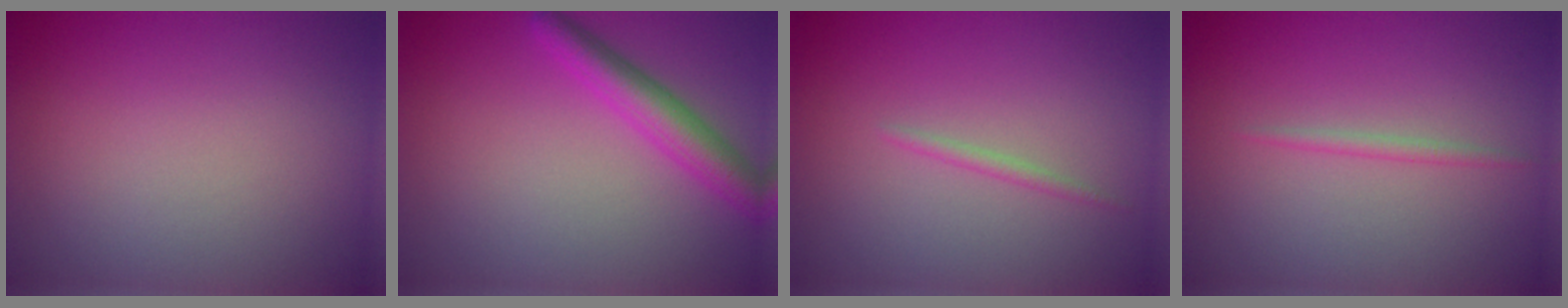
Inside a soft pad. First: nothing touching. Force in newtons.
{"total": 3.6, "press": 3.6, "slide": 0.1}
{"total": 0.8, "press": 0.8, "slide": 0.0}
{"total": 0.9, "press": 0.9, "slide": 0.1}